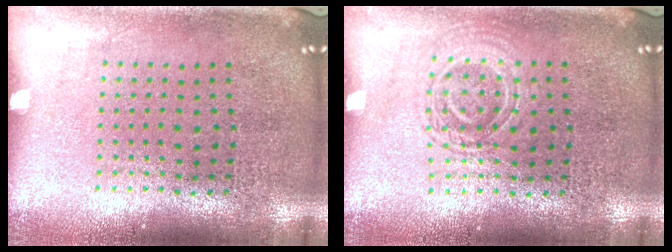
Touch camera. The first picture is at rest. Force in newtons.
{"total": 1.3, "press": 1.2, "slide": 0.4}